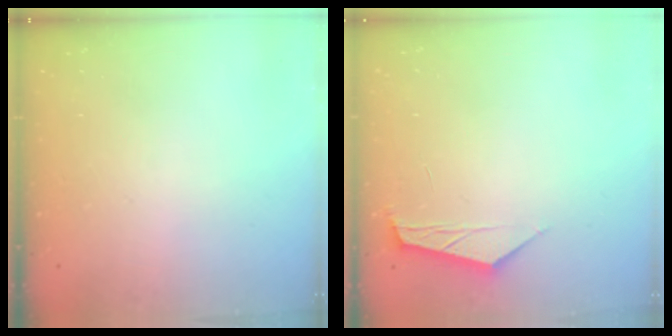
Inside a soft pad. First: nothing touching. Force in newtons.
{"total": 3.5, "press": 3.4, "slide": 0.4}